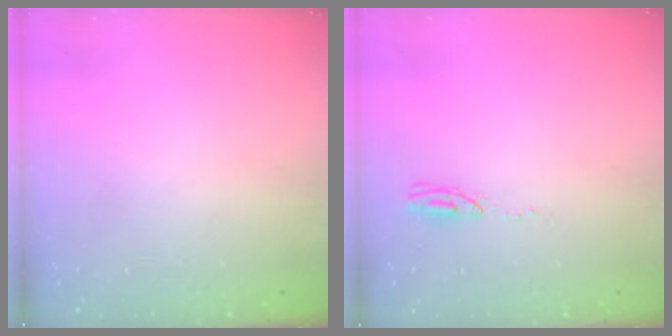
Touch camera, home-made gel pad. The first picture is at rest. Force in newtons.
{"total": 3.6, "press": 3.3, "slide": 1.5}